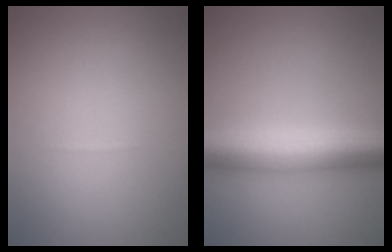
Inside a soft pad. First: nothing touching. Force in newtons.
{"total": 7.5, "press": 7.5, "slide": 0.1}